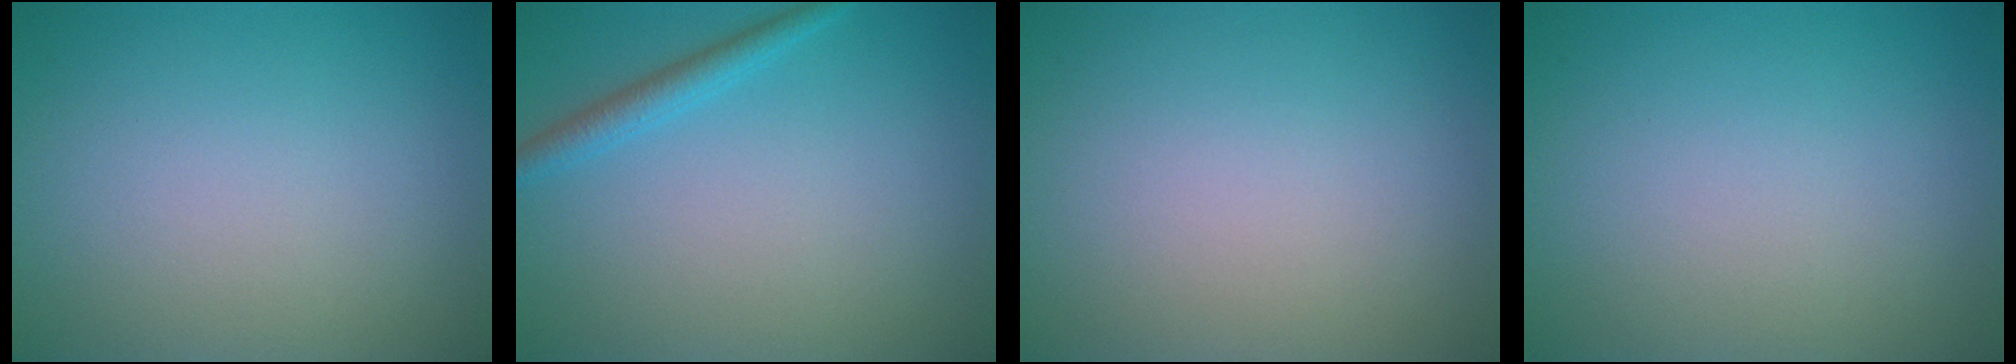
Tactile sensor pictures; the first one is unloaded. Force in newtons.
{"total": 1.9, "press": 1.9, "slide": 0.1}
{"total": 0.0}
{"total": 0.0}